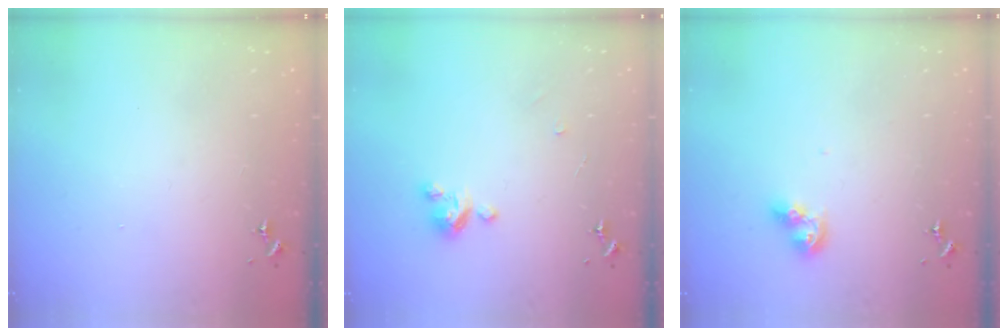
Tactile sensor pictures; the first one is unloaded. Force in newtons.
{"total": 5.0, "press": 5.0, "slide": 0.3}
{"total": 8.0, "press": 7.9, "slide": 0.8}